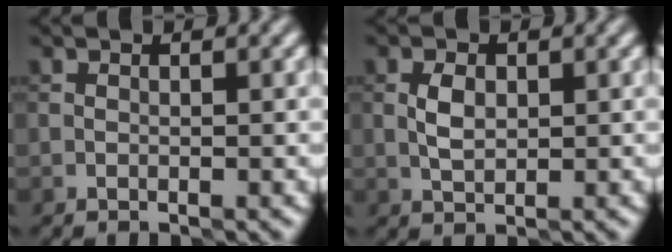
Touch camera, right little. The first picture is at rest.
{"total": 2.0, "force": [0.5, 1.2, 1.5], "torque": [-0.031, 0.005, 0.011]}